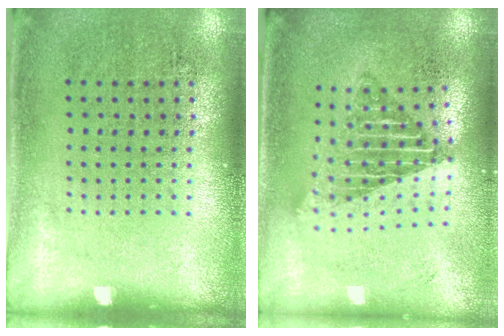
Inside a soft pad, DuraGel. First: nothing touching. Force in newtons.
{"total": 1.7, "press": 1.4, "slide": 1.0}